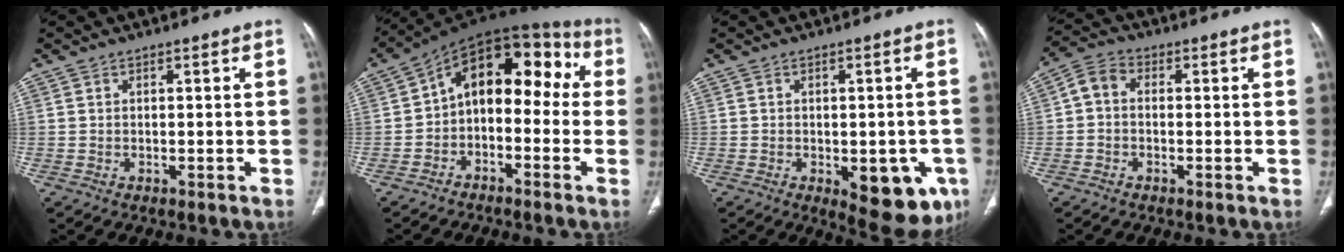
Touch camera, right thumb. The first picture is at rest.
{"total": 14.5, "force": [-0.9, 9.3, 11.1], "torque": [-0.117, 0.071, -0.031]}
{"total": 12.1, "force": [-4.3, 5.7, 9.8], "torque": [-0.089, 0.003, -0.039]}
{"total": 4.4, "force": [-0.2, 3.2, 2.9], "torque": [-0.050, 0.013, -0.017]}